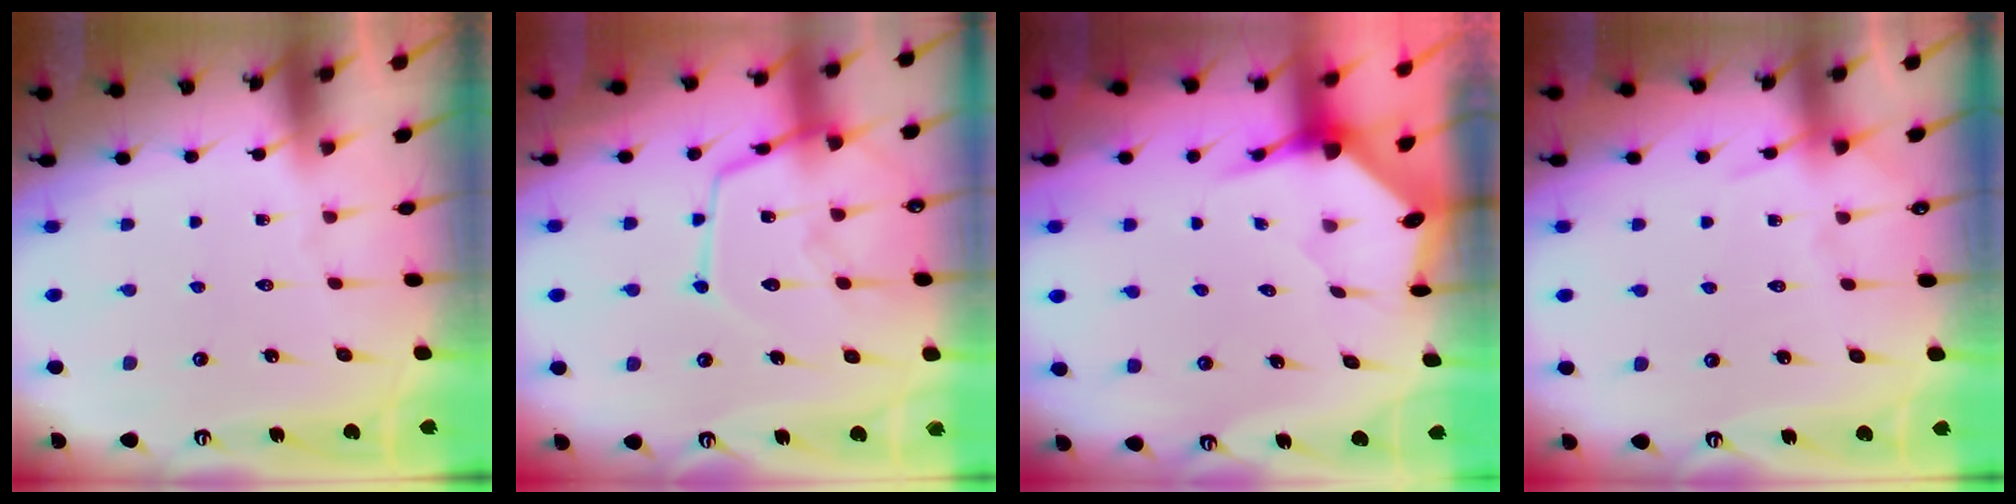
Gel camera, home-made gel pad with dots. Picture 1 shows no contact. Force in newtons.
{"total": 15.1, "press": 15.1, "slide": 1.4}
{"total": 3.7, "press": 3.6, "slide": 0.5}
{"total": 4.8, "press": 4.8, "slide": 0.5}